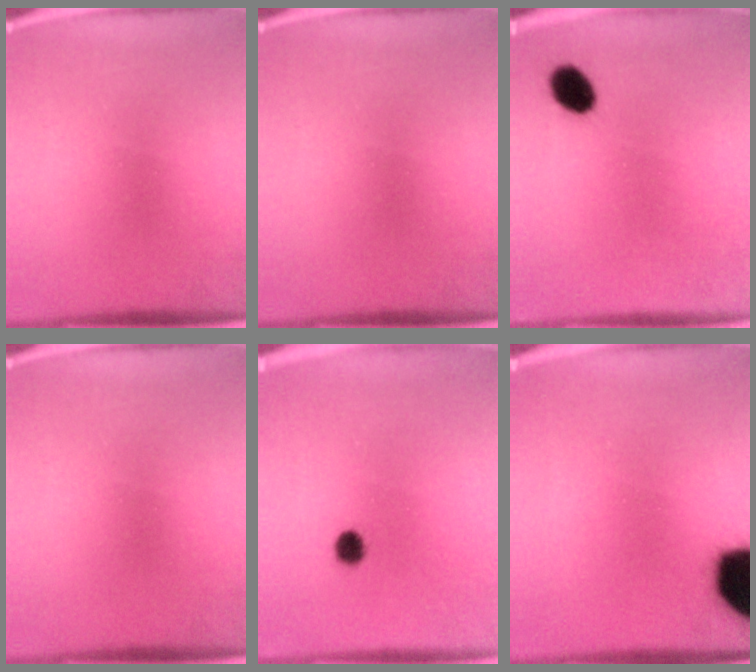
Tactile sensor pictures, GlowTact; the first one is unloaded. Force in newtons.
{"total": 0.0}
{"total": 5.8}
{"total": 0.0}
{"total": 2.6}
{"total": 18.7}